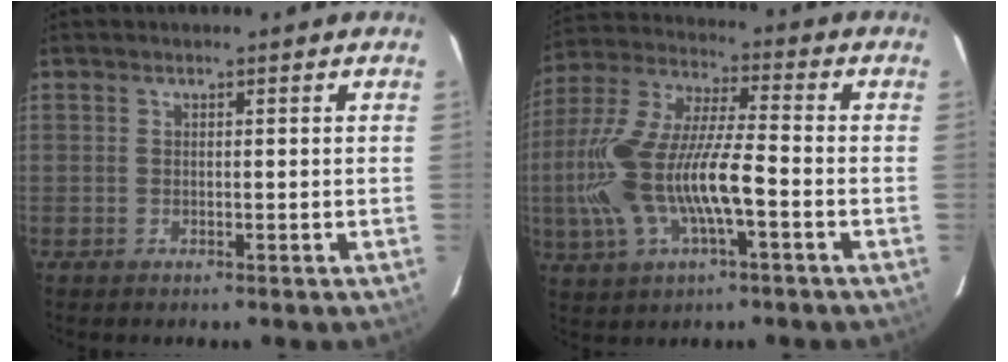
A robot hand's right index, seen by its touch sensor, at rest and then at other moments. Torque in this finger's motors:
{"motor_torque": [1.28, -0.86, 1.05, 0.21]}